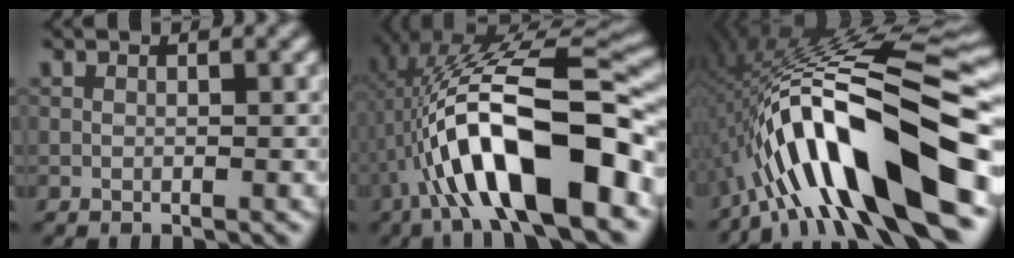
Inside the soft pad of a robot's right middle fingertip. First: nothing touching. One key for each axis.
{"total": 13.3, "fx": -3.4, "fy": 4.2, "fz": 12.1, "tx": -0.202, "ty": 0.022, "tz": -0.050}
{"total": 15.5, "fx": -5.5, "fy": 3.9, "fz": 13.9, "tx": -0.227, "ty": 0.031, "tz": -0.078}